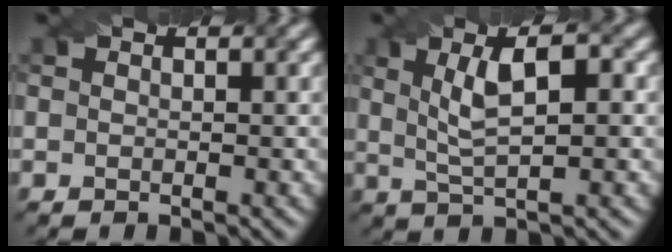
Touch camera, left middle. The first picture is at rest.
{"total": 5.1, "force": [1.2, 1.5, 4.7], "torque": [-0.084, 0.006, 0.024]}